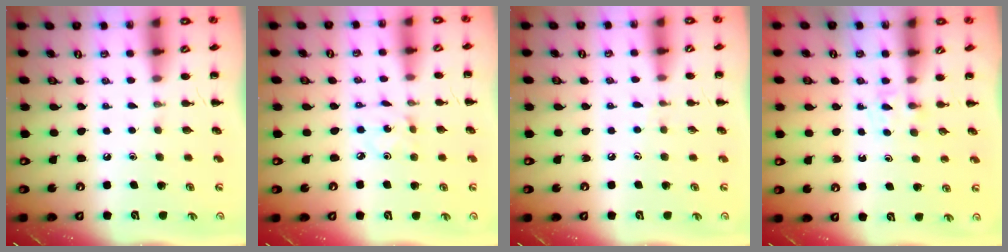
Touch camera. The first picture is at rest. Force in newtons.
{"total": 0.8, "press": 0.8, "slide": 0.2}
{"total": 4.3, "press": 3.9, "slide": 1.7}
{"total": 2.8, "press": 2.5, "slide": 1.1}